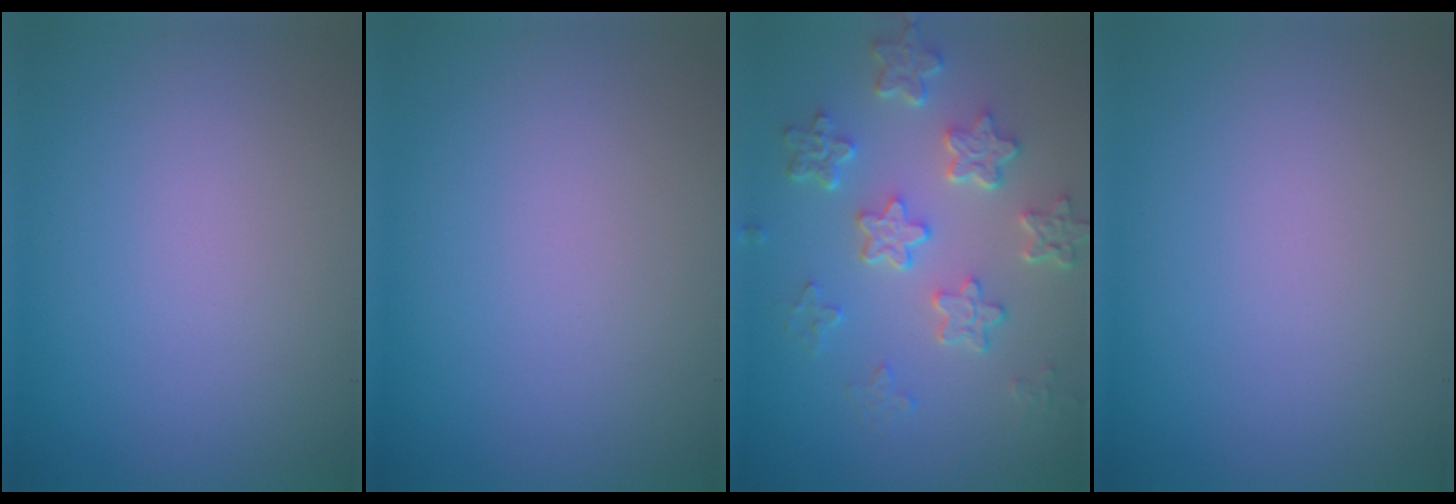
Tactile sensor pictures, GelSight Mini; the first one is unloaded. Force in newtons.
{"total": 0.0}
{"total": 5.4, "press": 4.0, "slide": 3.6}
{"total": 0.0}